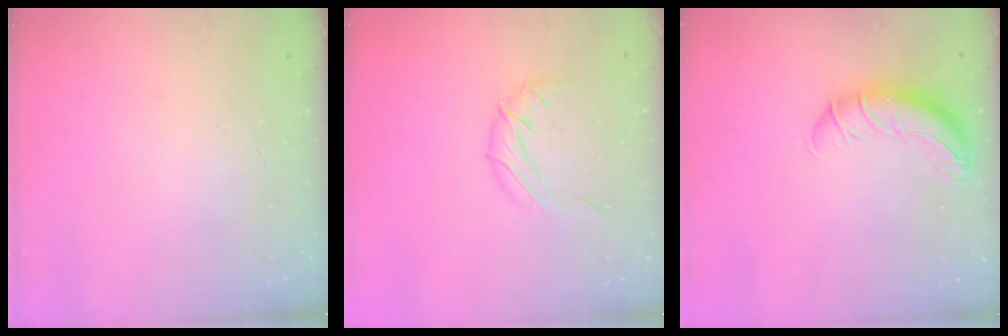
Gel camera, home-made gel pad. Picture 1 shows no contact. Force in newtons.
{"total": 7.3, "press": 7.3, "slide": 0.7}
{"total": 11.6, "press": 11.2, "slide": 3.0}